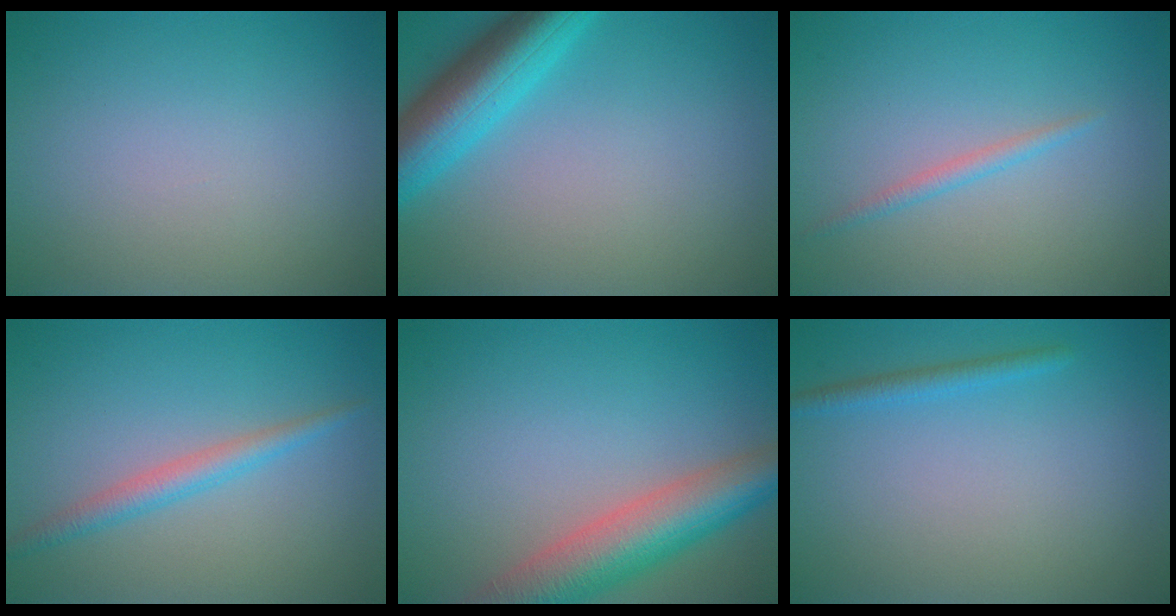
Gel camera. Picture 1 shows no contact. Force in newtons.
{"total": 6.9, "press": 6.9, "slide": 0.3}
{"total": 1.1, "press": 1.1, "slide": 0.0}
{"total": 2.3, "press": 2.3, "slide": 0.1}
{"total": 7.6, "press": 7.6, "slide": 0.3}
{"total": 1.5, "press": 1.4, "slide": 0.1}